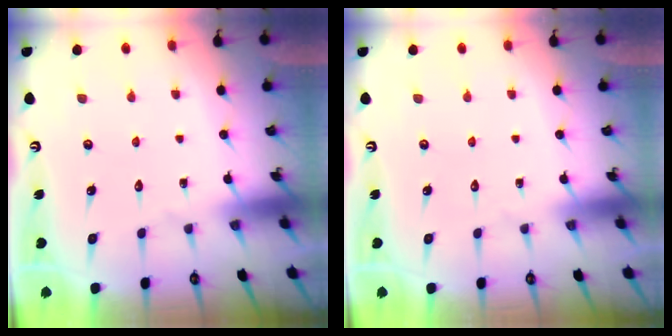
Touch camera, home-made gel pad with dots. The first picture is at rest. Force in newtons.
{"total": 0.0}